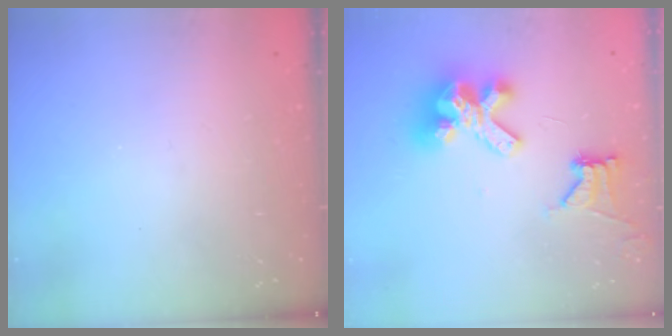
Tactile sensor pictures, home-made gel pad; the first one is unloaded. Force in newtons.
{"total": 14.3, "press": 14.2, "slide": 1.7}